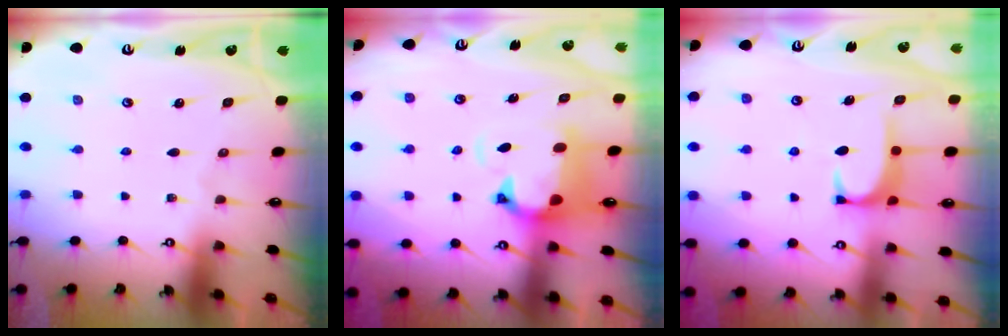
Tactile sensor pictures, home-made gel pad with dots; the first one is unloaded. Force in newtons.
{"total": 1.6, "press": 0.9, "slide": 1.4}
{"total": 1.1, "press": 0.8, "slide": 0.8}